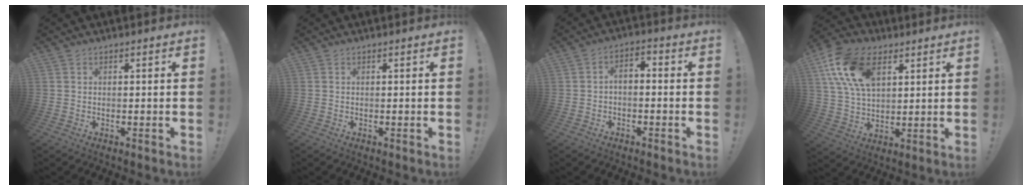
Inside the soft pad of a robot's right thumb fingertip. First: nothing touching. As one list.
[{"total": 0.0}, {"total": 3.5, "force": [-2.1, 1.8, 2.1], "torque": [-0.042, 0.005, -0.041]}, {"total": 17.6, "force": [7.6, 10.8, 11.6], "torque": [-0.218, -0.020, 0.140]}]